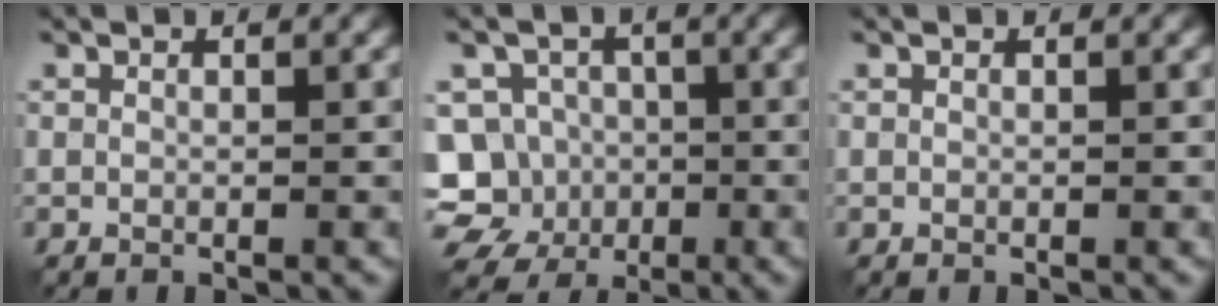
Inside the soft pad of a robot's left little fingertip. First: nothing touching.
{"total": 8.9, "force": [-3.3, 8.0, 2.0], "torque": [-0.035, 0.003, -0.074]}
{"total": 0.0}